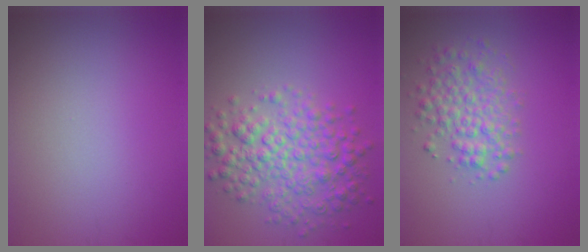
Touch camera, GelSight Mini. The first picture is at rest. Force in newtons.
{"total": 5.8, "press": 5.8, "slide": 0.0}
{"total": 3.8, "press": 3.8, "slide": 0.1}